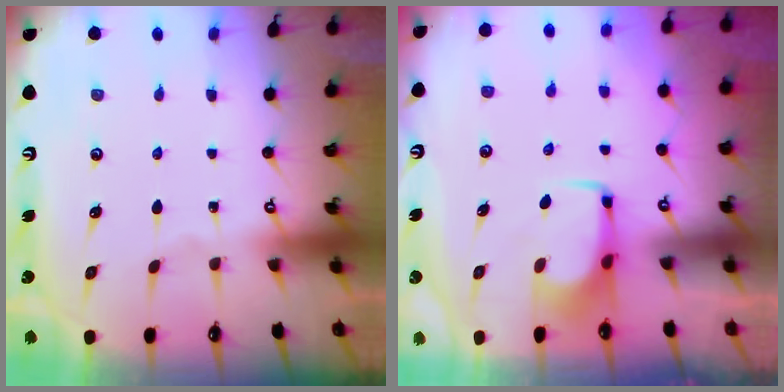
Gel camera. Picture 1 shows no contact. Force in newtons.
{"total": 1.7, "press": 1.6, "slide": 0.5}